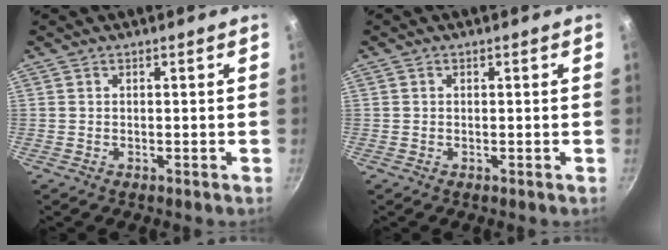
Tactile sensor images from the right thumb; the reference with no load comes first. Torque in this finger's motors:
{"motor_torque": [0.41, -0.05, -0.33, 0.28, -0.02]}